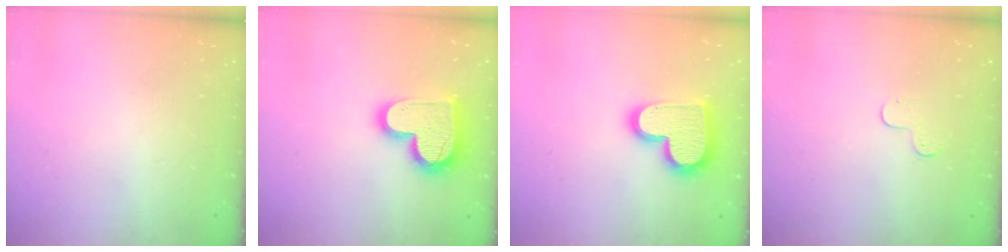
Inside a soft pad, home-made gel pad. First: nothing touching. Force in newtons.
{"total": 16.9, "press": 16.9, "slide": 1.3}
{"total": 17.9, "press": 17.9, "slide": 1.1}
{"total": 3.9, "press": 3.9, "slide": 0.4}